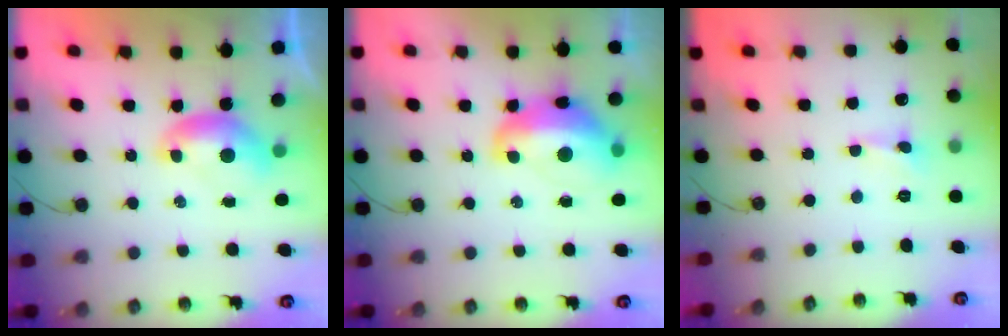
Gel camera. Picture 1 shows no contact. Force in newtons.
{"total": 6.8, "press": 6.7, "slide": 1.2}
{"total": 0.6, "press": 0.5, "slide": 0.3}